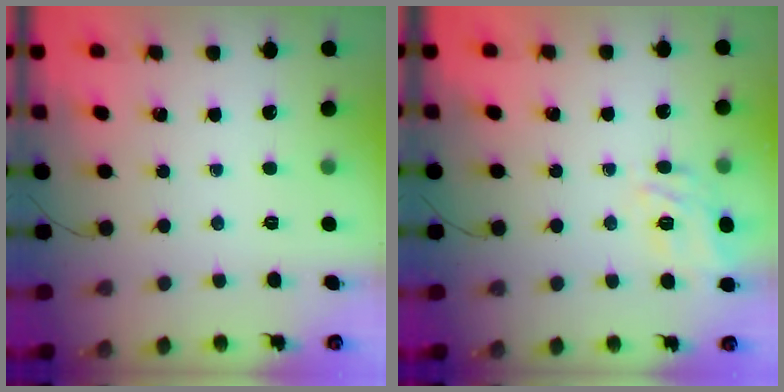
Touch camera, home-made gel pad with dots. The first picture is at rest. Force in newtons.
{"total": 6.5, "press": 6.4, "slide": 1.0}